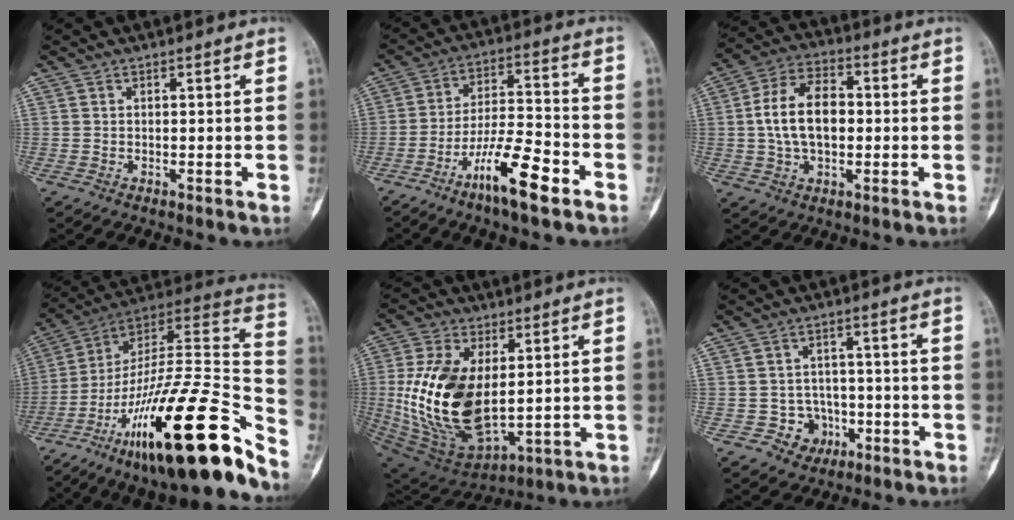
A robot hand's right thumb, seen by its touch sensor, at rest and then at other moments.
{"total": 12.1, "force": [-7.1, 2.4, 9.5], "torque": [-0.176, 0.045, -0.125]}
{"total": 12.0, "force": [0.2, 7.3, 9.5], "torque": [-0.167, 0.021, -0.001]}
{"total": 35.0, "force": [-20.0, 7.8, 27.6], "torque": [-0.384, 0.075, -0.325]}
{"total": 20.9, "force": [1.7, 11.5, 17.3], "torque": [-0.338, -0.021, 0.050]}
{"total": 5.6, "force": [-2.1, 5.1, 1.1], "torque": [0.022, 0.022, -0.027]}